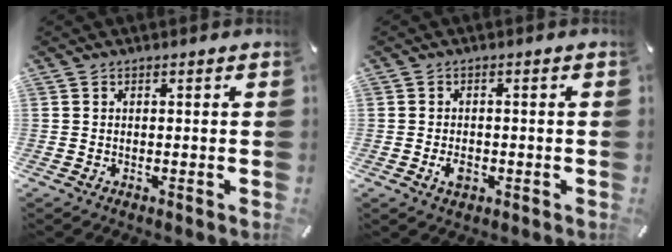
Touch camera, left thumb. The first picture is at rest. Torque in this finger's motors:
{"motor_torque": [0.32, 1.30, 0.26, 0.07, 0.00]}